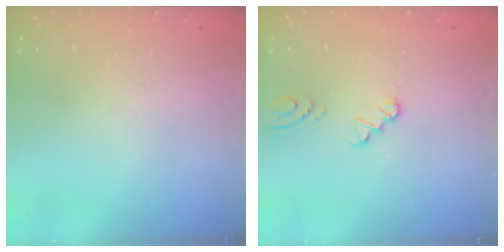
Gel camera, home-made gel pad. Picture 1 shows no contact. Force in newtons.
{"total": 0.9, "press": 0.9, "slide": 0.1}